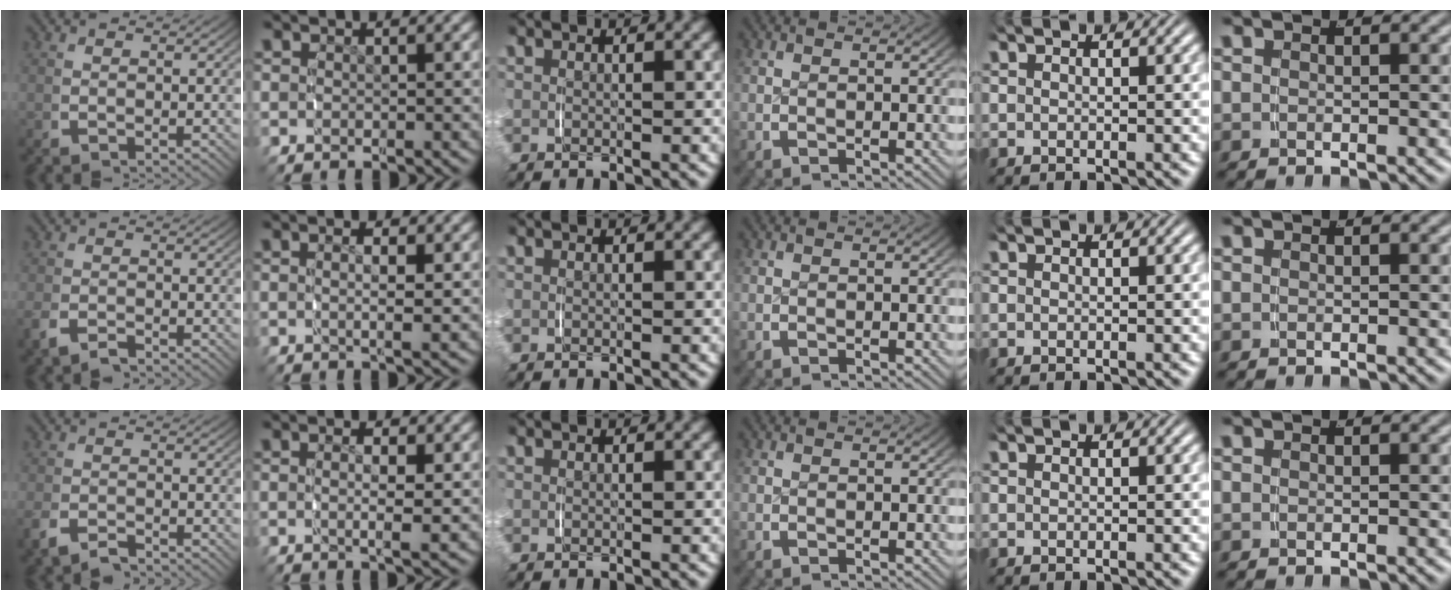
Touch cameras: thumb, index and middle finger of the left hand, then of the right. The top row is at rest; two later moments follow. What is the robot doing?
{"motion": "lift_and_place", "object": "pen bag"}